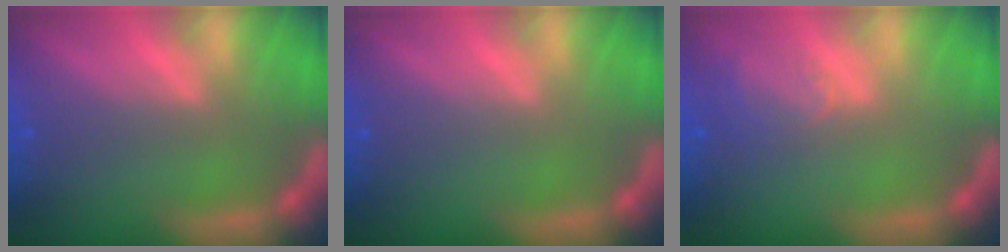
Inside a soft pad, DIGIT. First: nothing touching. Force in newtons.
{"total": 0.0}
{"total": 2.5}